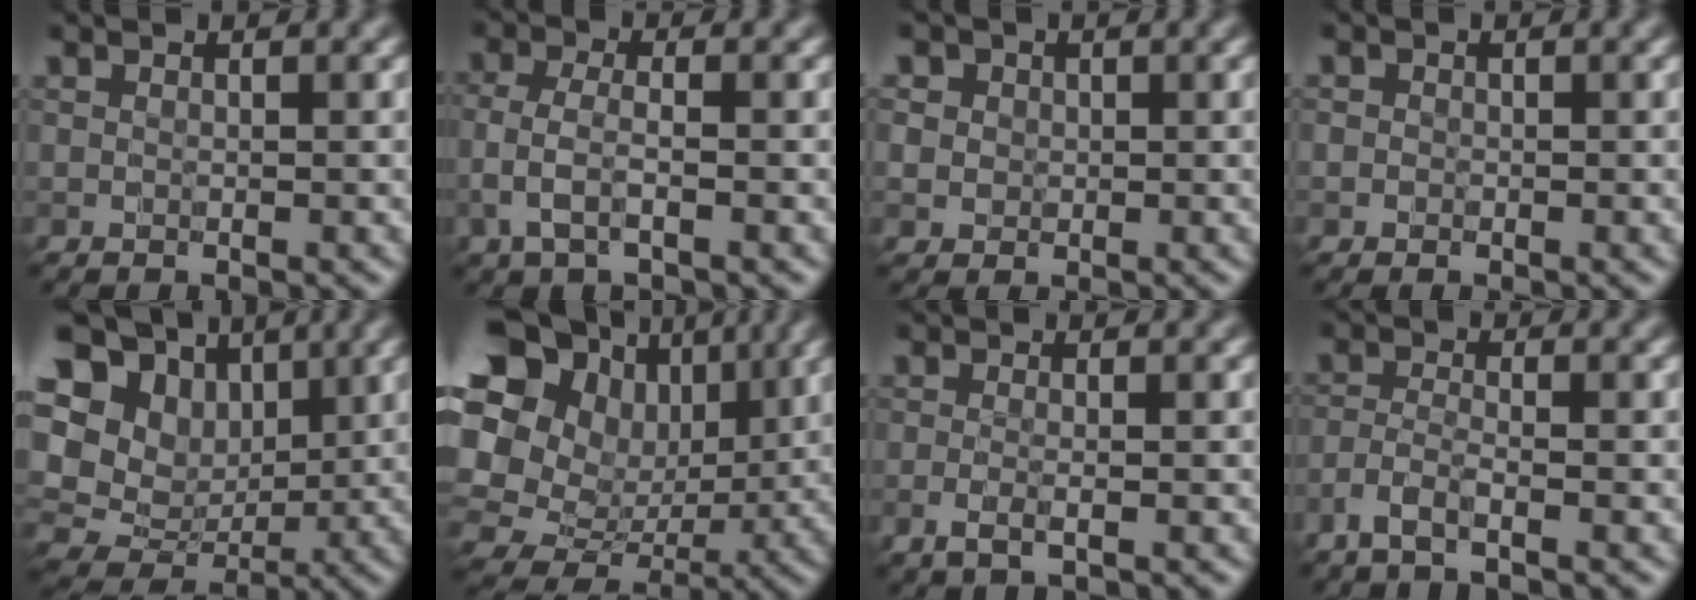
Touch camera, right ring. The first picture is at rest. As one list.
[{"total": 2.3, "force": [-0.9, 0.9, 2.0], "torque": [-0.046, -0.004, -0.023]}, {"total": 2.6, "force": [1.0, 2.2, 0.7], "torque": [-0.005, 0.005, 0.013]}, {"total": 0.6, "force": [-0.2, 0.5, -0.1], "torque": [0.009, -0.005, -0.007]}, {"total": 14.9, "force": [3.3, 12.1, 8.1], "torque": [-0.175, 0.016, 0.057]}, {"total": 17.3, "force": [2.7, 14.5, 9.0], "torque": [-0.214, 0.013, 0.067]}, {"total": 1.2, "force": [-0.4, 0.2, 1.0], "torque": [-0.019, -0.006, -0.012]}, {"total": 1.9, "force": [-1.6, 0.2, 1.0], "torque": [-0.020, -0.001, -0.040]}]